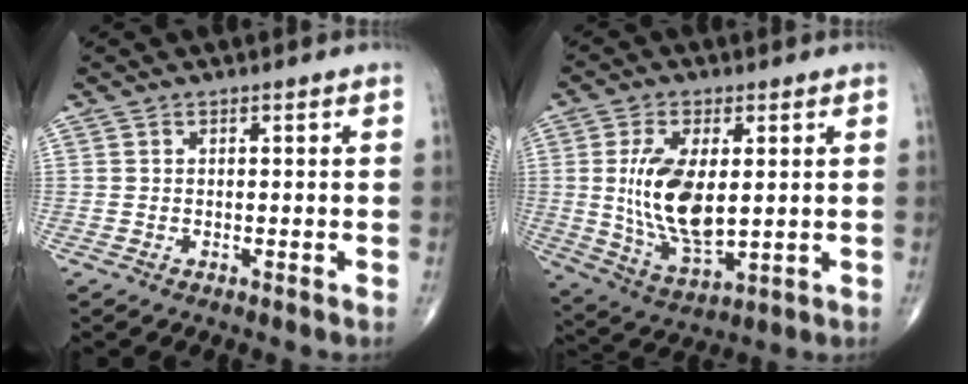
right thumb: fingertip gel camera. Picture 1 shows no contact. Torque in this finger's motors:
{"motor_torque": [1.15, 2.59, 1.51, -0.42, 0.45]}